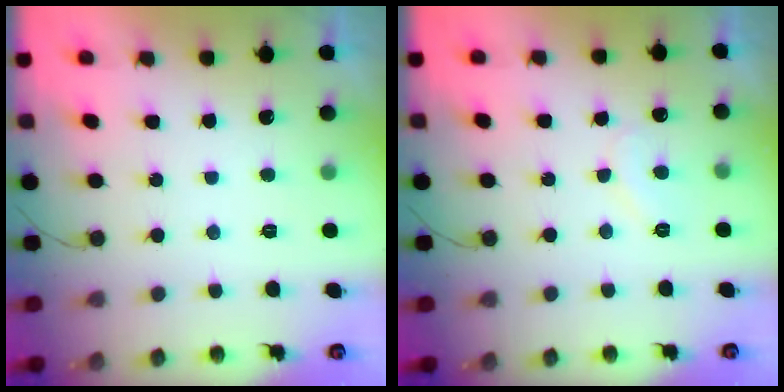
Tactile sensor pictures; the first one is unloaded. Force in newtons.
{"total": 7.7, "press": 7.7, "slide": 0.6}